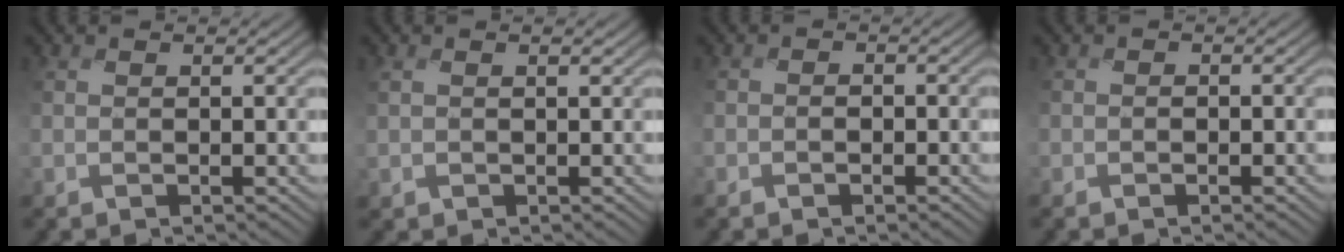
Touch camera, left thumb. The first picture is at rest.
{"total": 0.9, "force": [0.2, 0.6, 0.7], "torque": [-0.022, -0.001, 0.004]}
{"total": 1.6, "force": [-1.1, 1.1, 0.1], "torque": [0.004, -0.003, -0.025]}
{"total": 1.1, "force": [-0.7, 0.8, -0.1], "torque": [0.001, -0.005, -0.016]}